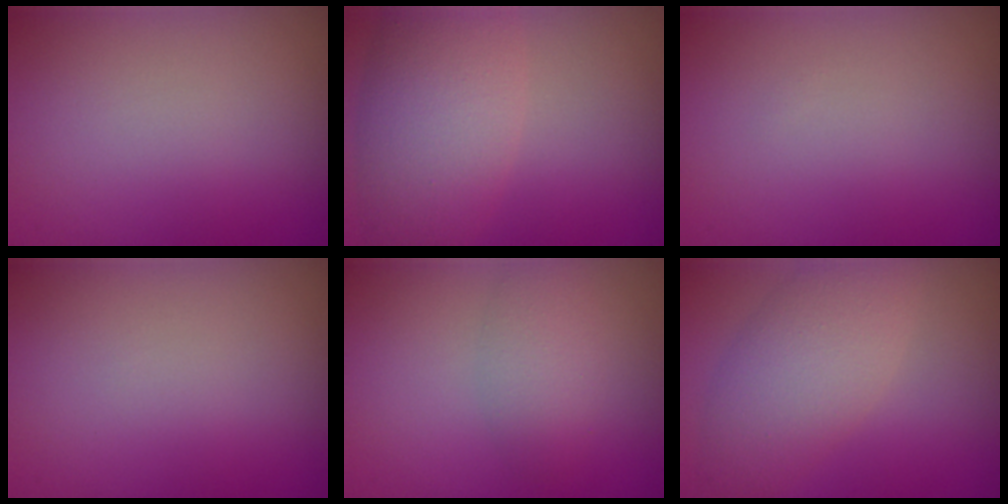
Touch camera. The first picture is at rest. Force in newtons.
{"total": 6.3, "press": 6.3, "slide": 0.3}
{"total": 0.0}
{"total": 0.0}
{"total": 2.7, "press": 2.7, "slide": 0.1}
{"total": 5.2, "press": 5.2, "slide": 0.3}